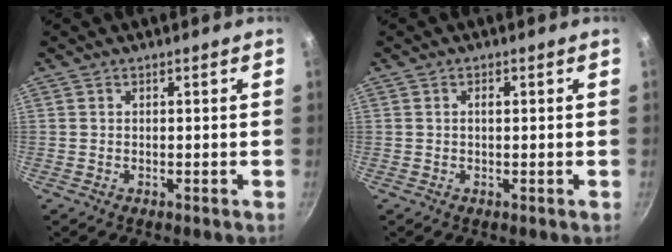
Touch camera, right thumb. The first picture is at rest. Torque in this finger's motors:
{"motor_torque": [0.14, 0.04, 0.15, 0.00, -0.01]}